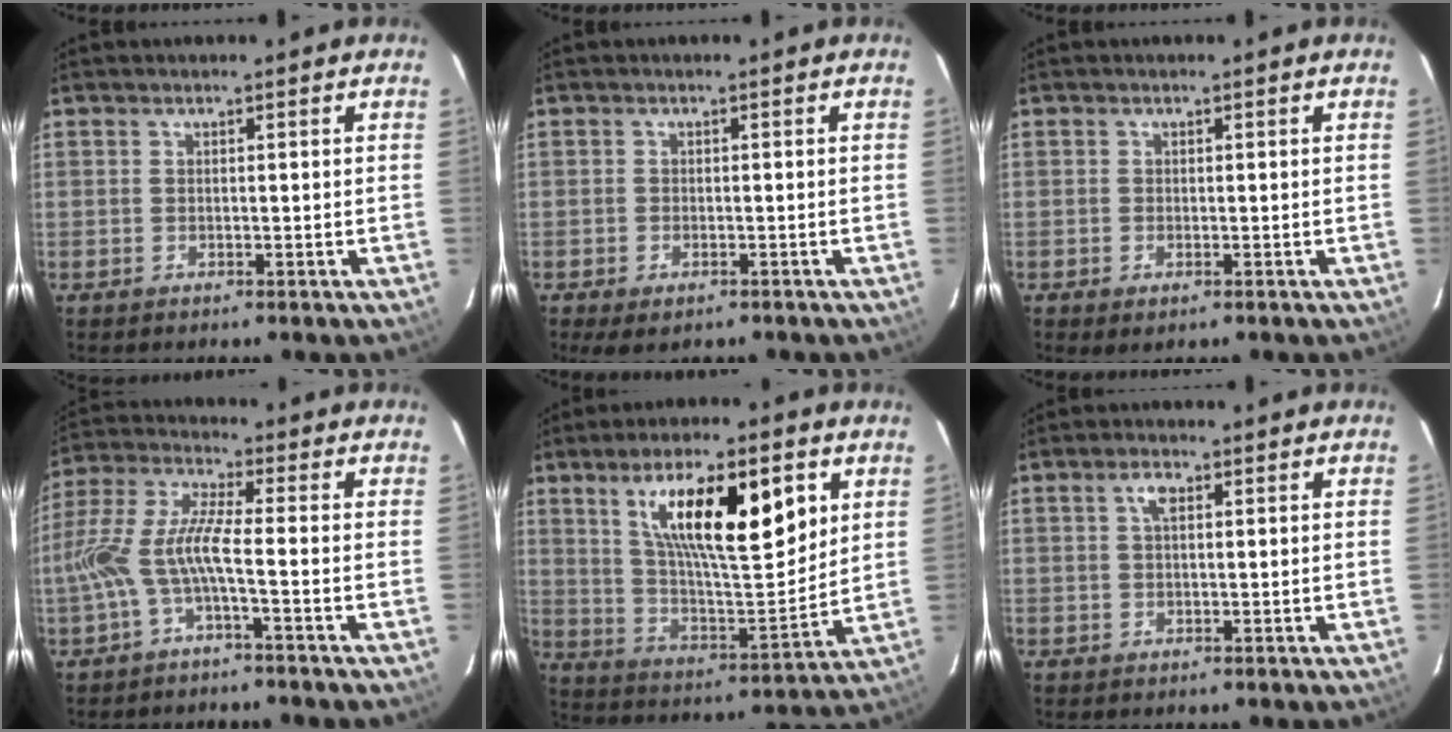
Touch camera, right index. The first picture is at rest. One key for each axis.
{"total": 3.8, "fx": -2.4, "fy": 2.0, "fz": 2.1, "tx": -0.048, "ty": -0.013, "tz": -0.036}
{"total": 1.4, "fx": -0.6, "fy": 0.9, "fz": 0.8, "tx": -0.014, "ty": -0.005, "tz": -0.010}
{"total": 9.2, "fx": -3.3, "fy": 0.8, "fz": 8.5, "tx": -0.194, "ty": 0.004, "tz": -0.064}
{"total": 20.3, "fx": 8.3, "fy": 6.0, "fz": 17.5, "tx": -0.281, "ty": 0.004, "tz": 0.145}
{"total": 2.3, "fx": 0.8, "fy": 1.1, "fz": 1.8, "tx": -0.036, "ty": 0.008, "tz": 0.014}